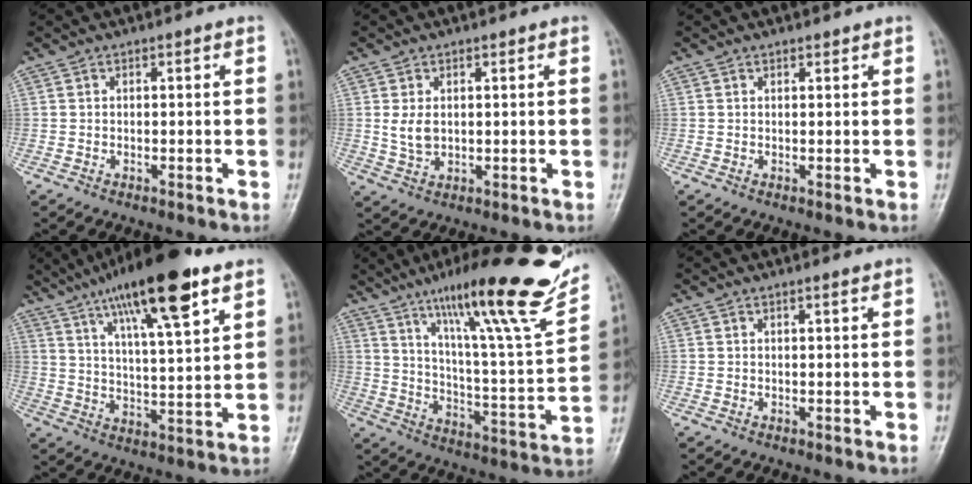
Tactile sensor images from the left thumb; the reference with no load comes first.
{"total": 3.7, "force": [0.8, 2.6, 2.6], "torque": [-0.042, -0.009, 0.022]}
{"total": 0.8, "force": [0.7, 0.3, 0.1], "torque": [-0.001, -0.006, 0.010]}
{"total": 18.9, "force": [11.3, 4.1, 14.7], "torque": [-0.230, -0.035, 0.189]}
{"total": 26.9, "force": [17.8, 3.5, 19.8], "torque": [-0.275, -0.066, 0.278]}
{"total": 0.9, "force": [0.7, 0.1, 0.6], "torque": [-0.008, -0.004, 0.011]}